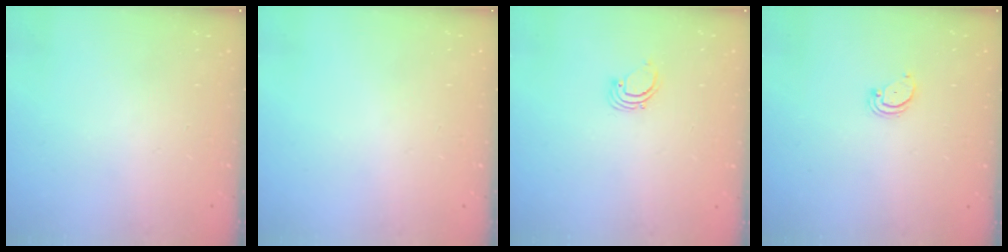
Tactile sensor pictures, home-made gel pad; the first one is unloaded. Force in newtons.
{"total": 0.0}
{"total": 2.2, "press": 2.2, "slide": 0.2}
{"total": 2.1, "press": 2.1, "slide": 0.2}